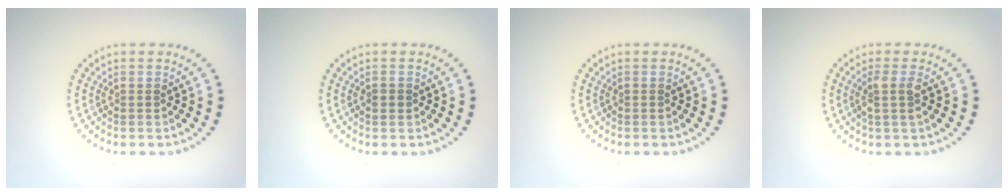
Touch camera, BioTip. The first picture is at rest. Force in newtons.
{"total": 1.1, "press": 1.0, "slide": 0.2}
{"total": 0.0}
{"total": 1.8, "press": 1.5, "slide": 1.0}